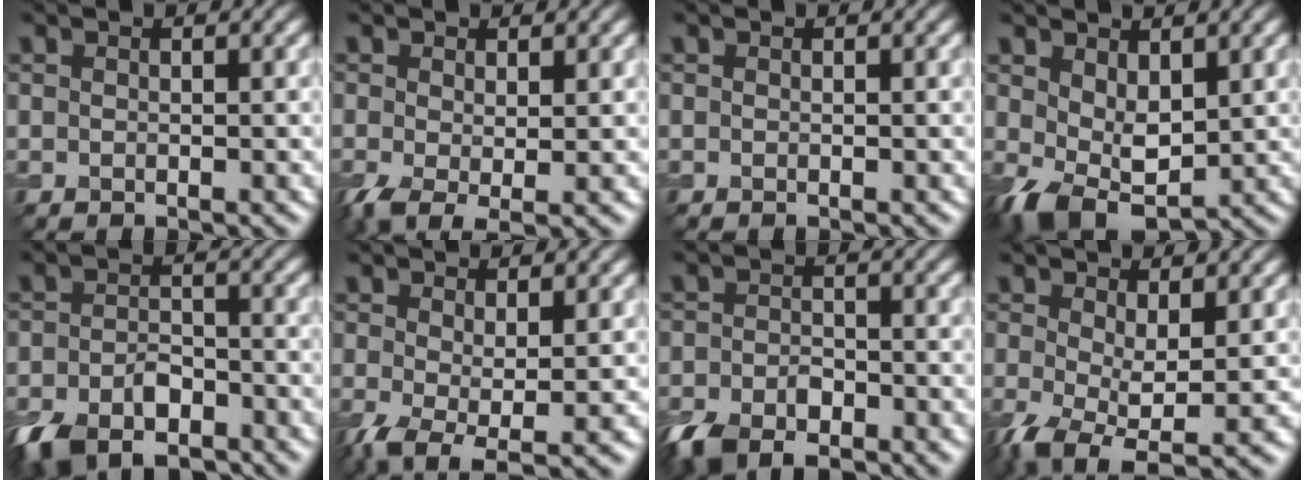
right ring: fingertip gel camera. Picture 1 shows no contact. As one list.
[{"total": 2.9, "force": [-0.5, 1.2, 2.6], "torque": [-0.060, -0.011, -0.010]}, {"total": 0.0}, {"total": 5.1, "force": [0.0, 3.3, 3.9], "torque": [-0.090, -0.009, 0.007]}, {"total": 6.9, "force": [-4.6, 3.4, 3.8], "torque": [-0.069, -0.008, -0.085]}, {"total": 3.7, "force": [-1.0, 1.4, 3.3], "torque": [-0.076, -0.012, -0.019]}, {"total": 5.9, "force": [-4.0, 2.9, 3.3], "torque": [-0.060, -0.006, -0.078]}, {"total": 4.9, "force": [-1.5, 2.1, 4.2], "torque": [-0.101, -0.016, -0.032]}]